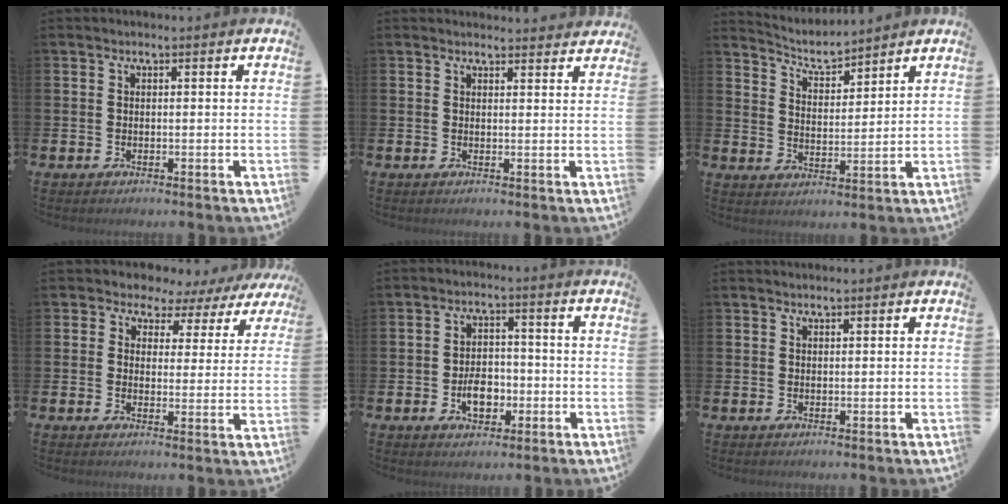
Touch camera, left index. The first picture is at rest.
{"total": 1.9, "force": [1.9, 0.2, -0.1], "torque": [0.007, -0.013, 0.033]}
{"total": 4.3, "force": [4.2, 0.8, 0.7], "torque": [-0.036, -0.024, 0.073]}
{"total": 3.8, "force": [3.0, 2.4, 0.0], "torque": [-0.021, -0.028, 0.047]}
{"total": 4.6, "force": [-1.4, 3.0, 3.1], "torque": [-0.044, 0.001, -0.031]}
{"total": 0.6, "force": [0.6, 0.0, 0.0], "torque": [0.000, 0.000, 0.012]}